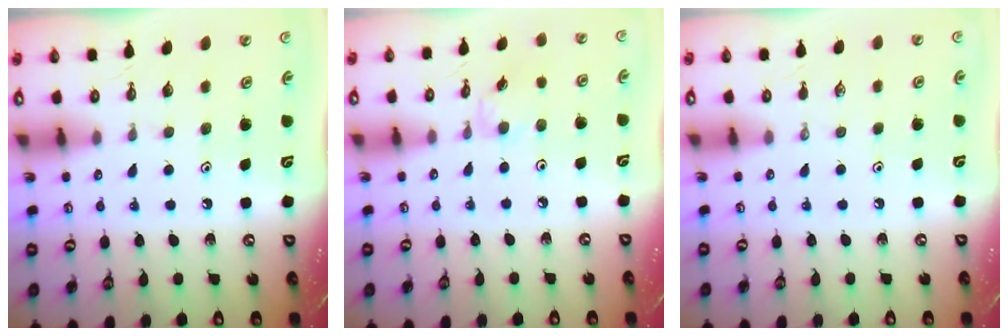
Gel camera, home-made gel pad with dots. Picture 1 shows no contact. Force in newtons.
{"total": 1.9, "press": 1.9, "slide": 0.4}
{"total": 0.0}